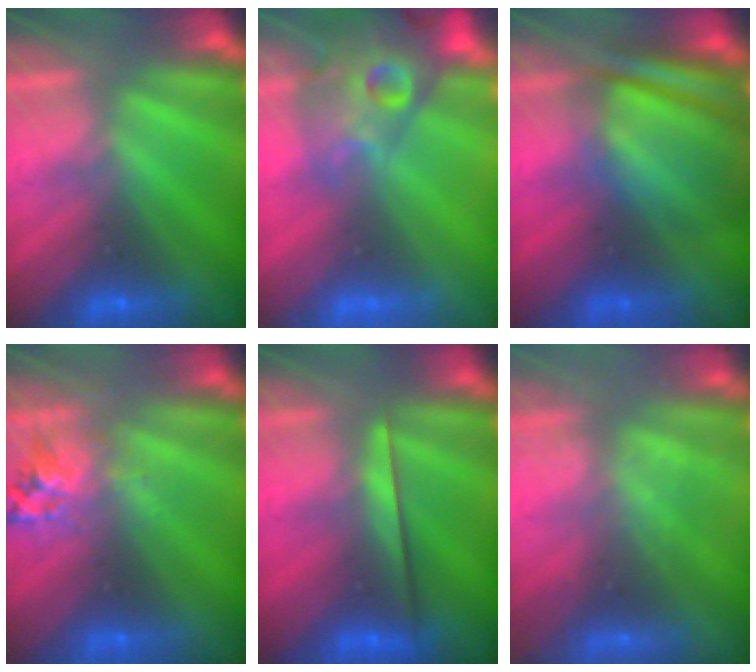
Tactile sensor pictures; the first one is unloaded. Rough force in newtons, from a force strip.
{"total": 7.8}
{"total": 7.0}
{"total": 2.7}
{"total": 2.3}
{"total": 2.3}